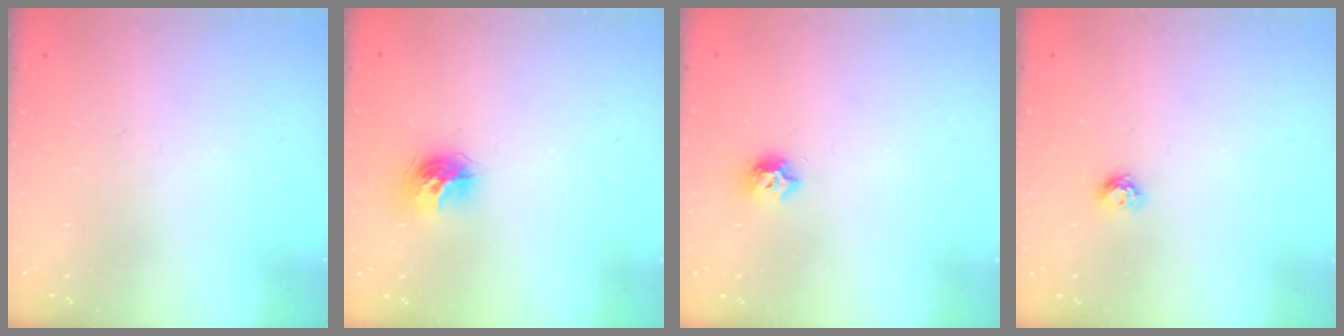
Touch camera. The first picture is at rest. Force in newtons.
{"total": 9.5, "press": 9.5, "slide": 0.4}
{"total": 6.4, "press": 6.4, "slide": 0.3}
{"total": 4.6, "press": 4.5, "slide": 0.6}